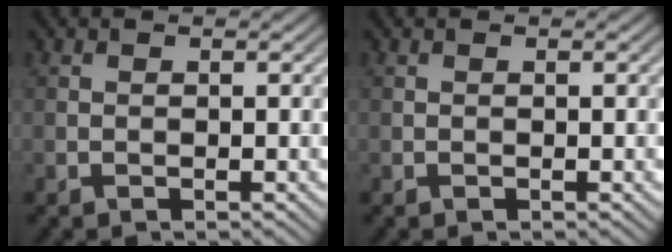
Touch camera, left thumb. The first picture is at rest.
{"total": 0.0}